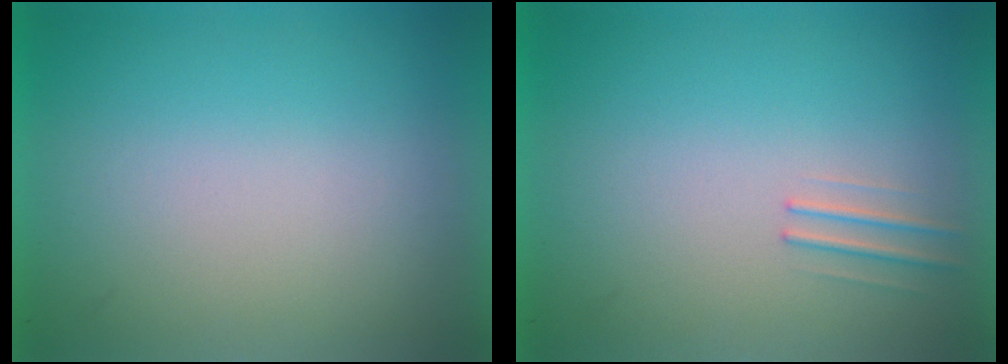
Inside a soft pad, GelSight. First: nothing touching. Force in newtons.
{"total": 1.1}